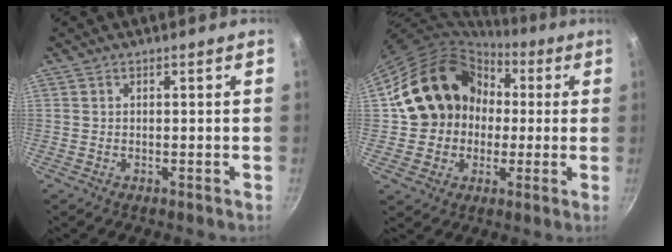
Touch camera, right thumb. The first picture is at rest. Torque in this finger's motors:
{"motor_torque": [1.32, 3.62, 0.25, -0.05, 0.56]}